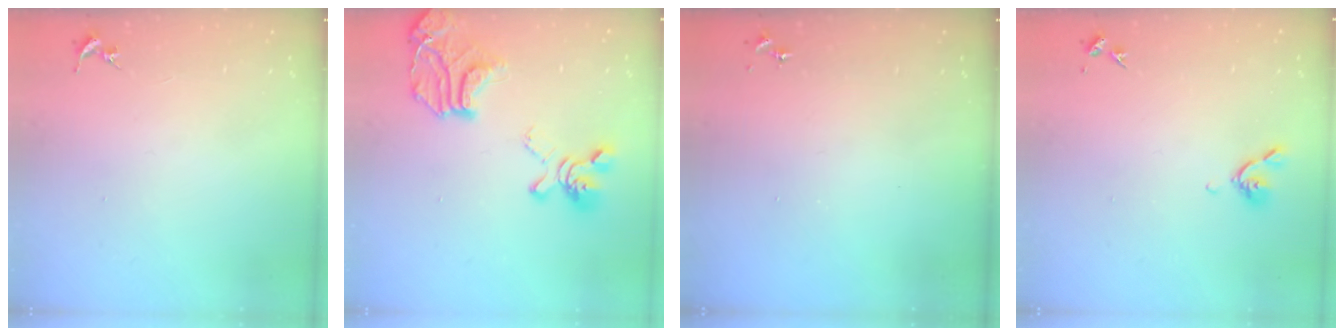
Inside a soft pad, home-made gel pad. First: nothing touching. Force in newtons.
{"total": 20.9, "press": 20.8, "slide": 2.0}
{"total": 0.0}
{"total": 5.6, "press": 5.5, "slide": 1.0}